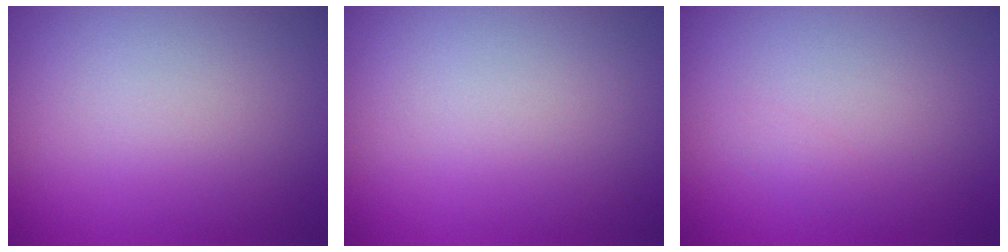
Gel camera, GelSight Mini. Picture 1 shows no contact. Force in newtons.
{"total": 0.0}
{"total": 0.5, "press": 0.5, "slide": 0.0}